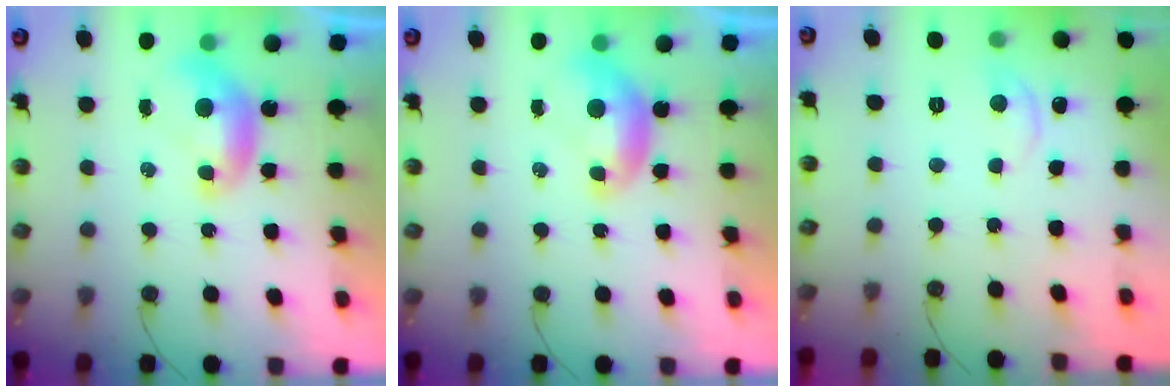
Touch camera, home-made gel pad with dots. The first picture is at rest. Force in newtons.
{"total": 0.0}
{"total": 0.8, "press": 0.5, "slide": 0.6}